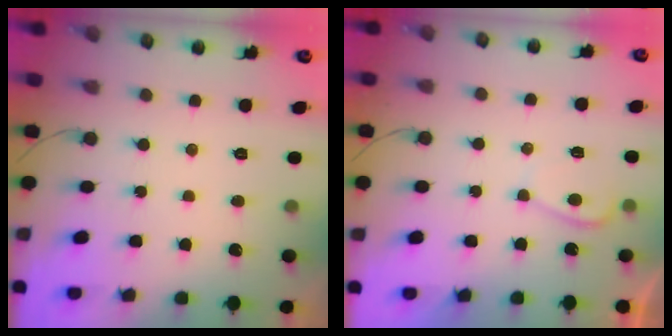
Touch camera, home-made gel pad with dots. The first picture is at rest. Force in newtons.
{"total": 2.3, "press": 2.2, "slide": 0.8}